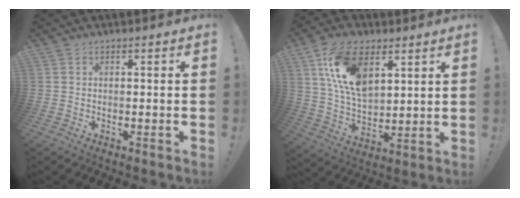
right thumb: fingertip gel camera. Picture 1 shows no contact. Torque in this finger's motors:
{"motor_torque": [1.77, 1.98, 0.74, -0.38, 0.16]}